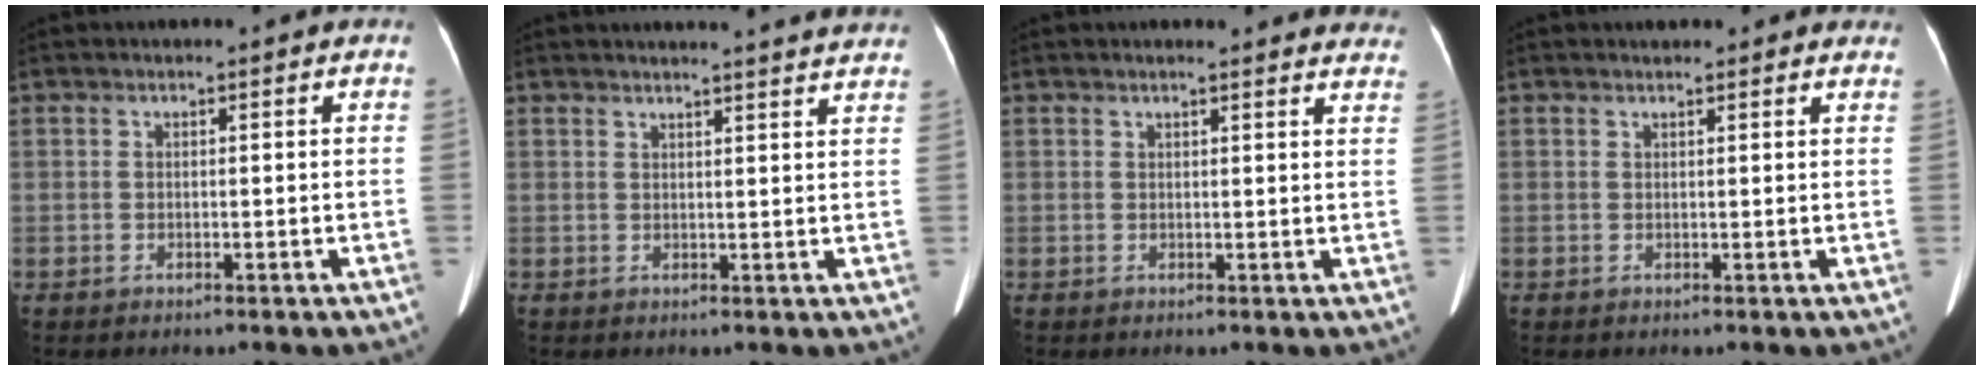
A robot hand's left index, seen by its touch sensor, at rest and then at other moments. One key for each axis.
{"total": 12.2, "fx": 11.8, "fy": 0.0, "fz": 3.0, "tx": -0.027, "ty": -0.027, "tz": 0.116}
{"total": 12.2, "fx": 11.7, "fy": 2.3, "fz": 2.7, "tx": 0.003, "ty": -0.015, "tz": 0.102}
{"total": 4.4, "fx": 3.8, "fy": 2.0, "fz": 1.0, "tx": 0.003, "ty": 0.020, "tz": 0.038}